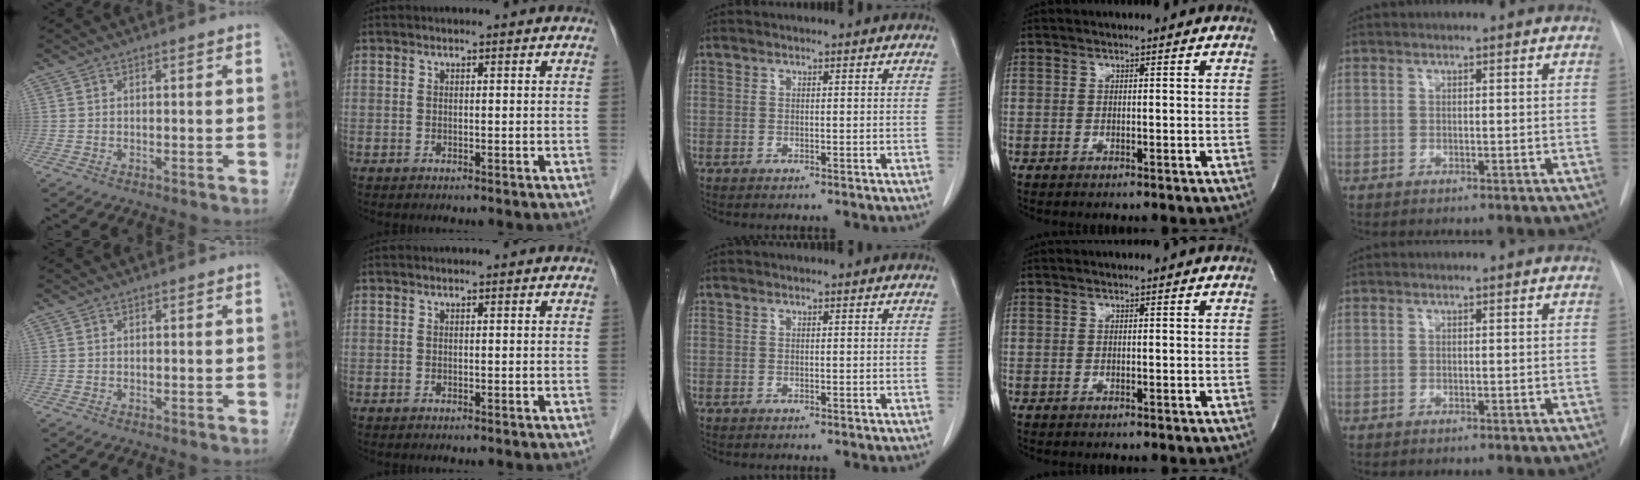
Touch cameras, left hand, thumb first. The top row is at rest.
{}